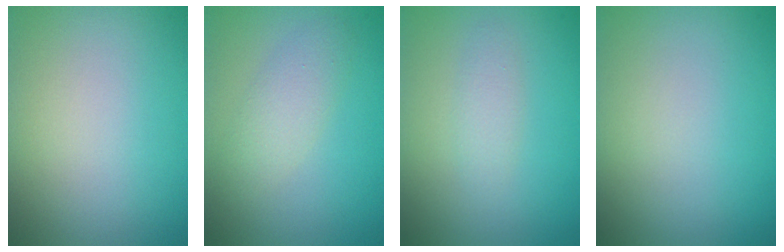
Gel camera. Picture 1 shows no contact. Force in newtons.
{"total": 2.3, "press": 2.3, "slide": 0.0}
{"total": 1.3, "press": 1.3, "slide": 0.0}
{"total": 0.0}